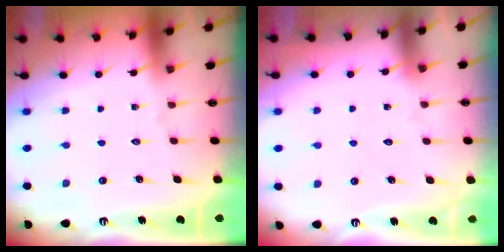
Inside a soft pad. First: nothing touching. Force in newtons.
{"total": 2.1, "press": 2.1, "slide": 0.0}